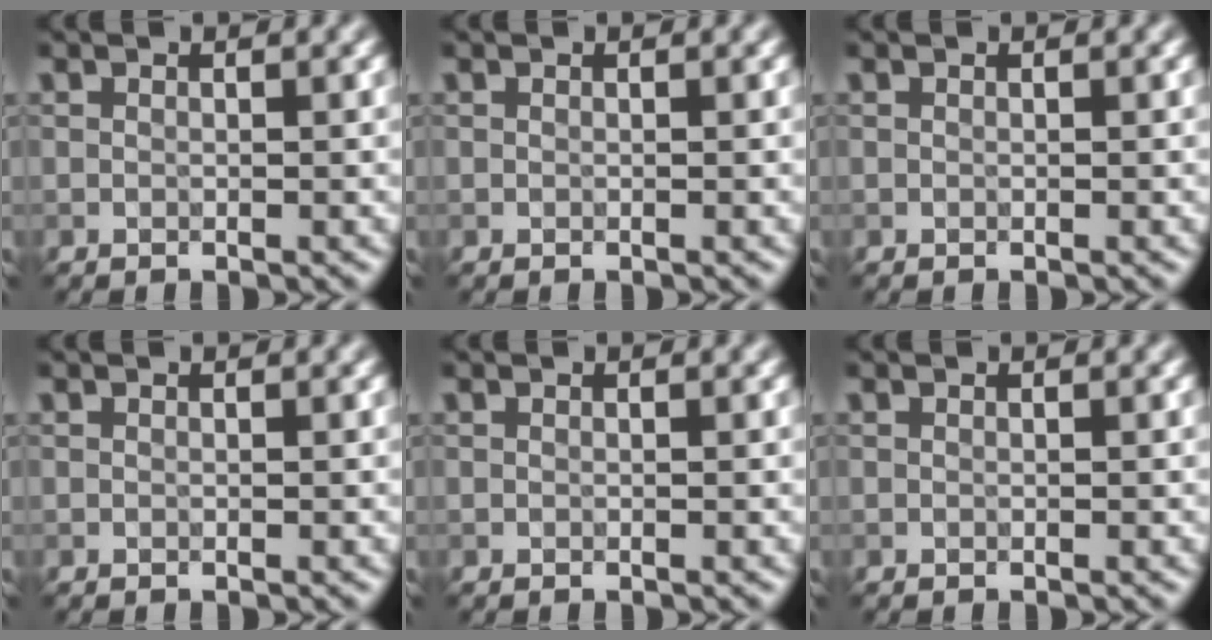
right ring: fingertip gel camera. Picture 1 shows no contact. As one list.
[{"total": 0.0}, {"total": 0.0}, {"total": 0.0}, {"total": 0.0}, {"total": 0.0}]